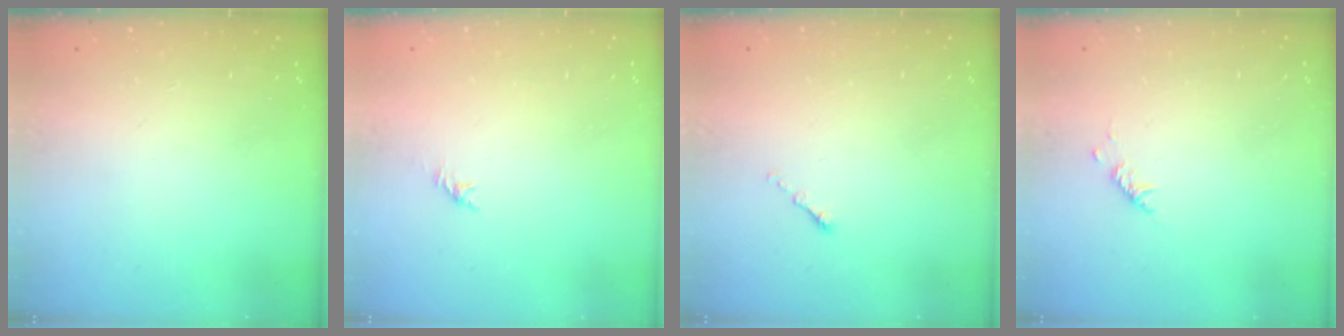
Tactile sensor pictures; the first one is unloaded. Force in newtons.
{"total": 0.0}
{"total": 0.0}
{"total": 2.9, "press": 2.9, "slide": 0.6}